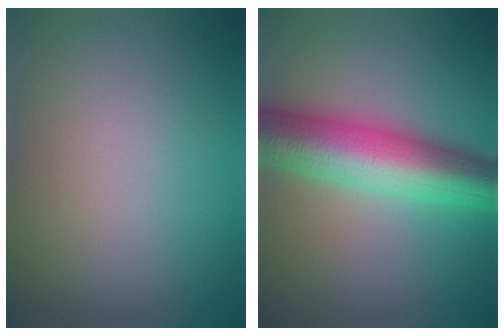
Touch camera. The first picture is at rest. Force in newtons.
{"total": 9.5, "press": 9.5, "slide": 0.2}